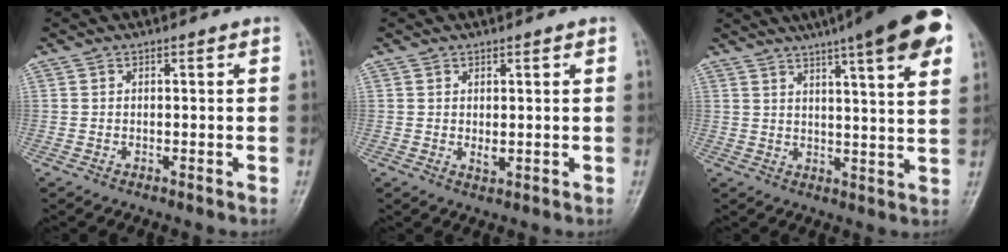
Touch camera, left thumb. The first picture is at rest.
{"total": 1.8, "force": [0.5, 0.7, 1.6], "torque": [-0.026, -0.007, 0.011]}
{"total": 17.9, "force": [10.7, 2.9, 14.0], "torque": [-0.184, -0.016, 0.135]}